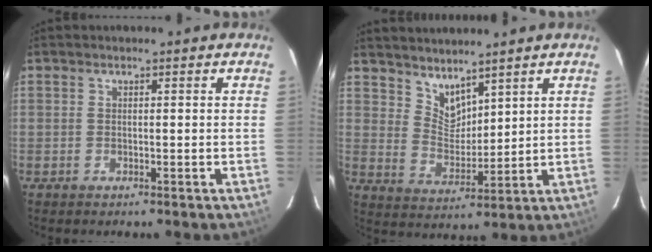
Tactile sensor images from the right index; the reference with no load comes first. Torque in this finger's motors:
{"motor_torque": [-0.27, 0.23, 0.00, 0.00]}